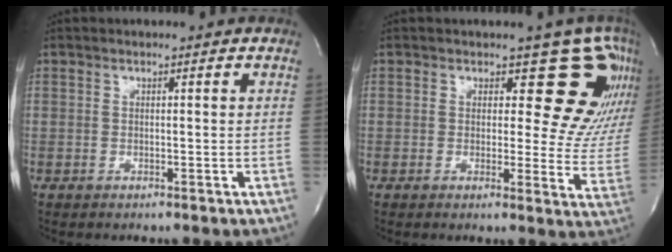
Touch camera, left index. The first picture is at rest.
{"total": 12.9, "force": [8.8, 6.3, 7.0], "torque": [-0.048, -0.021, 0.067]}